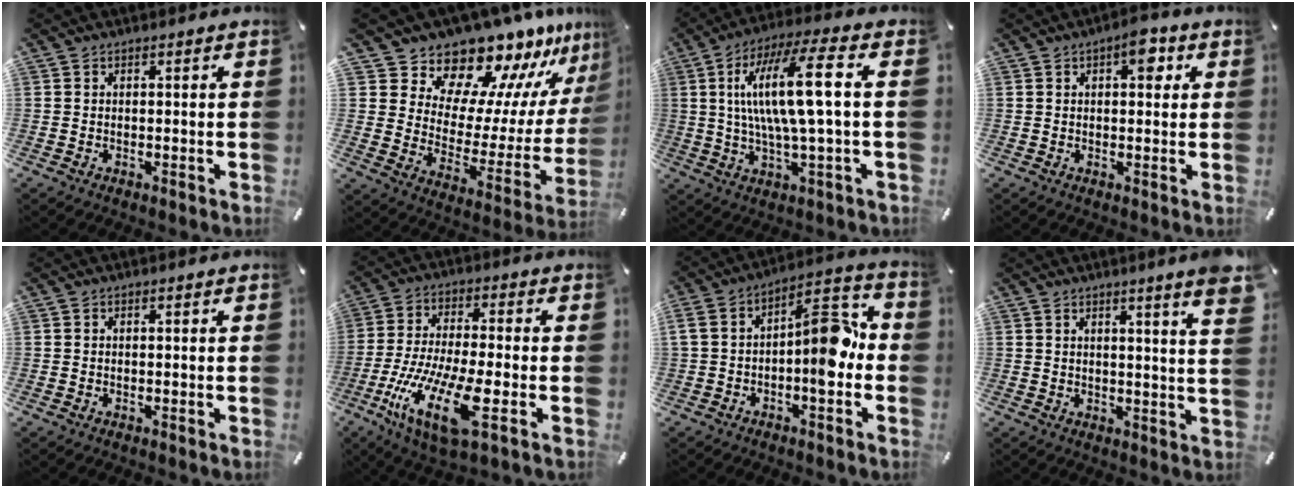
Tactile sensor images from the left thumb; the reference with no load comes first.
{"total": 14.3, "force": [13.4, 4.9, 0.8], "torque": [-0.012, -0.157, 0.222]}
{"total": 16.2, "force": [2.5, 2.9, 15.7], "torque": [-0.316, -0.001, 0.028]}
{"total": 5.9, "force": [2.1, 3.0, 4.6], "torque": [-0.046, -0.009, 0.026]}
{"total": 0.0}
{"total": 17.6, "force": [-6.2, 5.2, 15.7], "torque": [-0.325, -0.006, -0.099]}
{"total": 12.4, "force": [-1.9, 5.6, 10.9], "torque": [-0.148, 0.011, -0.029]}
{"total": 6.7, "force": [4.0, -0.1, 5.4], "torque": [-0.086, -0.024, 0.063]}